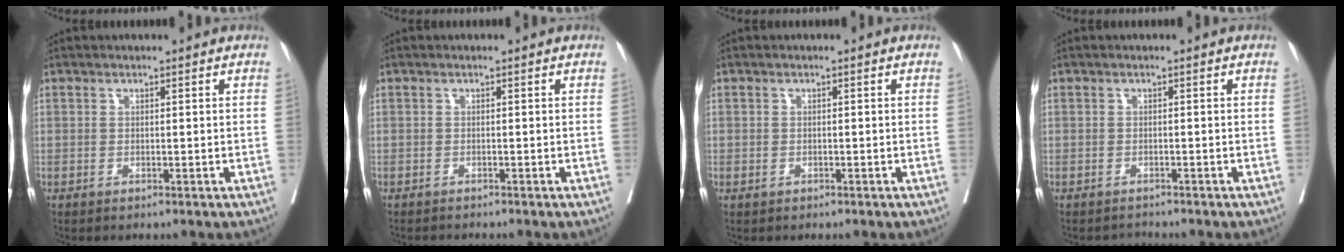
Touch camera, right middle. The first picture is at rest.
{"total": 1.7, "force": [-1.6, 0.1, 0.4], "torque": [-0.009, -0.004, -0.023]}
{"total": 0.6, "force": [-0.3, 0.5, 0.1], "torque": [0.001, 0.003, -0.006]}
{"total": 1.1, "force": [-1.1, 0.1, -0.3], "torque": [0.005, -0.006, -0.016]}